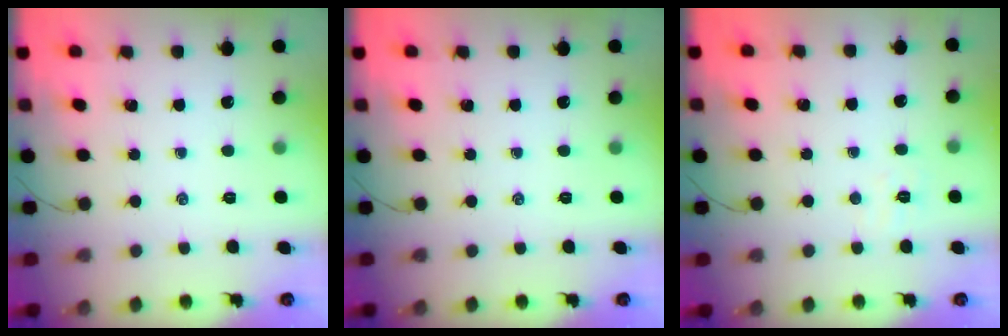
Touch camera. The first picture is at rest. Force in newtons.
{"total": 0.0}
{"total": 4.4, "press": 4.3, "slide": 1.0}